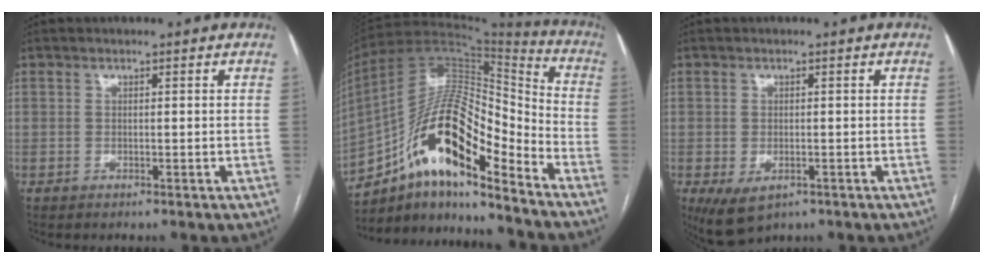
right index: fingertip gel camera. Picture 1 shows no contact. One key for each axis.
{"total": 19.2, "fx": -10.8, "fy": 4.8, "fz": 15.1, "tx": -0.281, "ty": 0.028, "tz": -0.184}
{"total": 5.3, "fx": -2.4, "fy": 3.1, "fz": 3.6, "tx": -0.069, "ty": -0.011, "tz": -0.028}